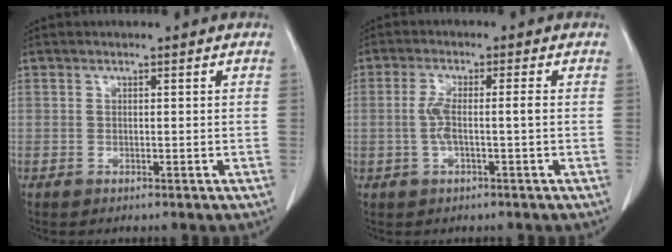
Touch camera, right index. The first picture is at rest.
{"total": 3.9, "force": [-0.5, 0.4, 3.9], "torque": [-0.086, 0.009, -0.009]}